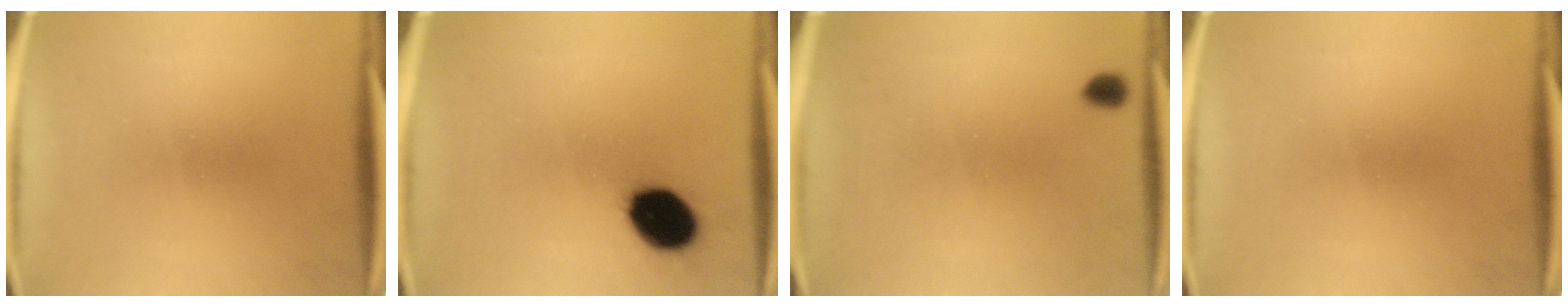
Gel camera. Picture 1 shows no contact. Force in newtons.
{"total": 12.1}
{"total": 1.3}
{"total": 0.0}